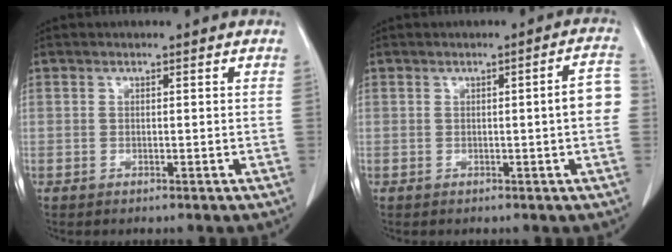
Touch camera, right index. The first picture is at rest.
{"total": 4.7, "force": [-0.2, 0.3, 4.7], "torque": [-0.053, 0.008, -0.006]}